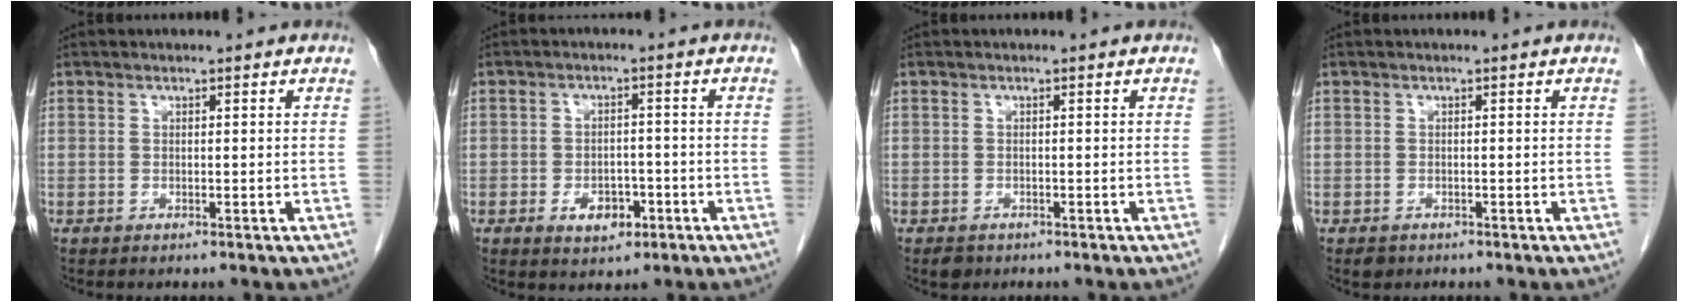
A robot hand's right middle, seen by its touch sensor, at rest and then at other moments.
{"total": 4.6, "force": [-2.1, 2.8, 3.0], "torque": [-0.045, 0.004, -0.027]}
{"total": 1.6, "force": [-1.1, 1.0, 0.5], "torque": [-0.013, 0.000, -0.013]}
{"total": 1.3, "force": [-0.8, 0.9, 0.4], "torque": [-0.011, 0.000, -0.009]}